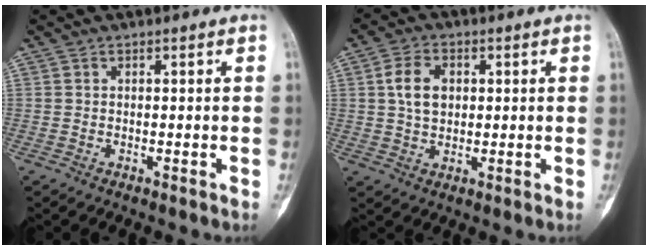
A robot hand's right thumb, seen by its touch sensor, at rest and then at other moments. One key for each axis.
{"total": 6.4, "fx": 1.3, "fy": 4.4, "fz": 4.5, "tx": -0.070, "ty": 0.001, "tz": 0.020}